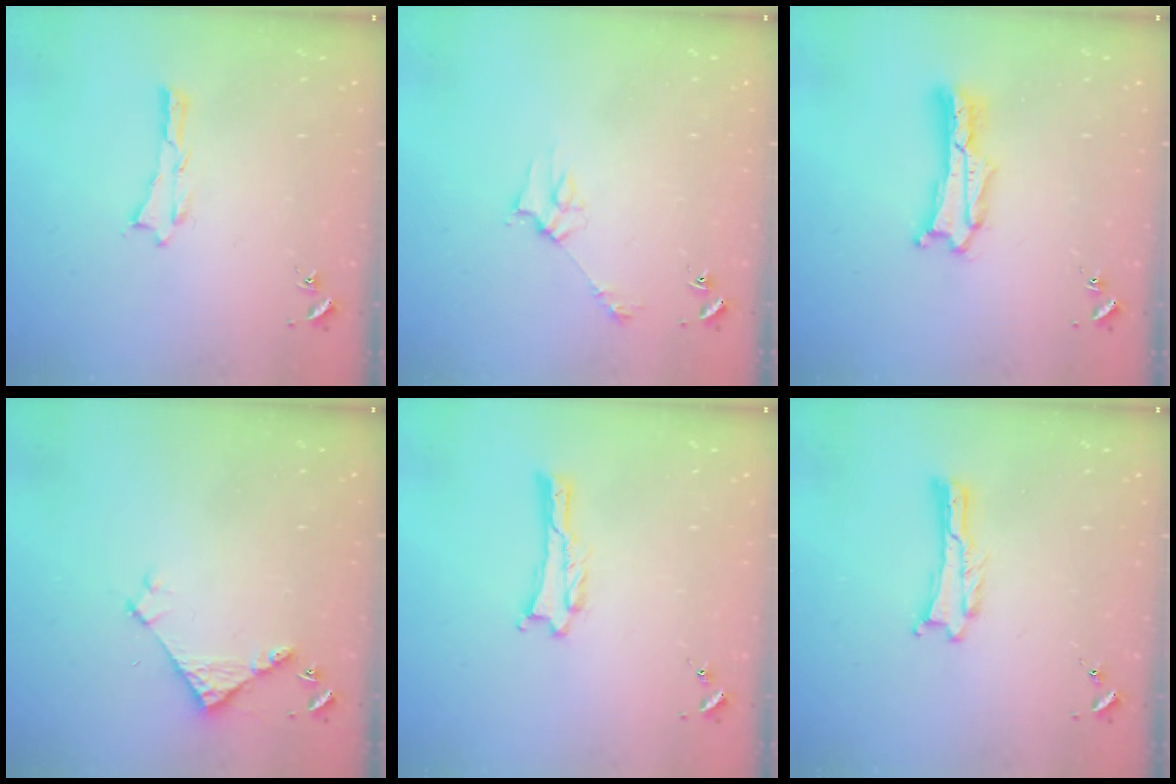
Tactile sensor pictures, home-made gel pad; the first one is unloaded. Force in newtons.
{"total": 2.8, "press": 2.8, "slide": 0.2}
{"total": 1.7, "press": 1.7, "slide": 0.3}
{"total": 3.8, "press": 3.8, "slide": 0.3}
{"total": 0.6, "press": 0.6, "slide": 0.1}
{"total": 0.0}